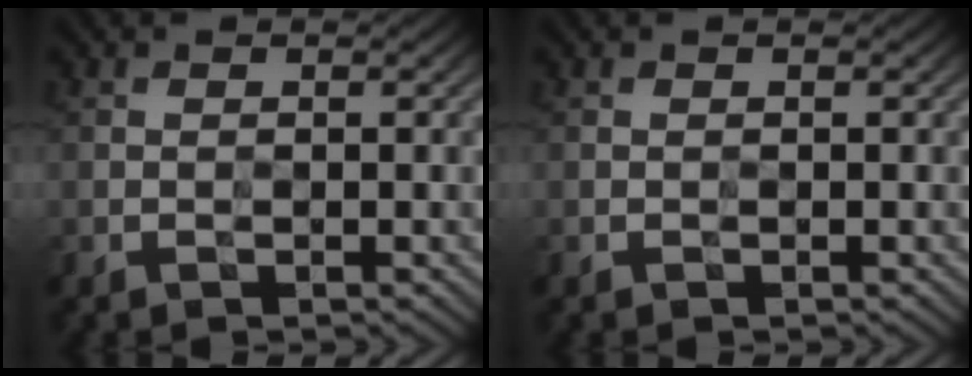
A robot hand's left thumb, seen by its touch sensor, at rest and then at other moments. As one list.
[{"total": 0.0}]